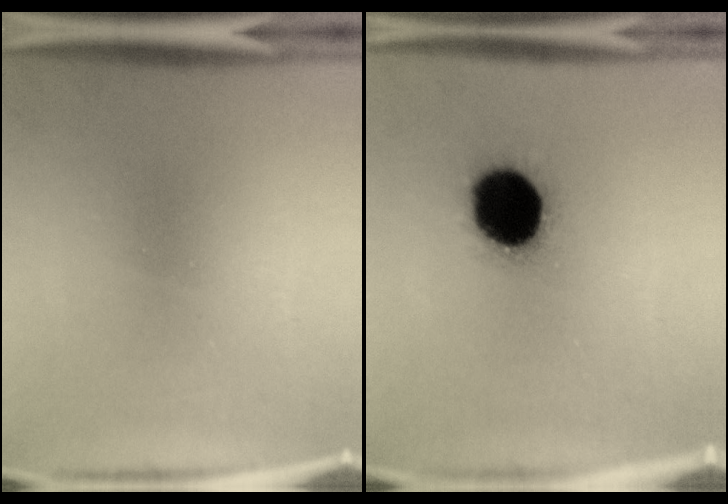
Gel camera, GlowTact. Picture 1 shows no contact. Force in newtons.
{"total": 19.6}